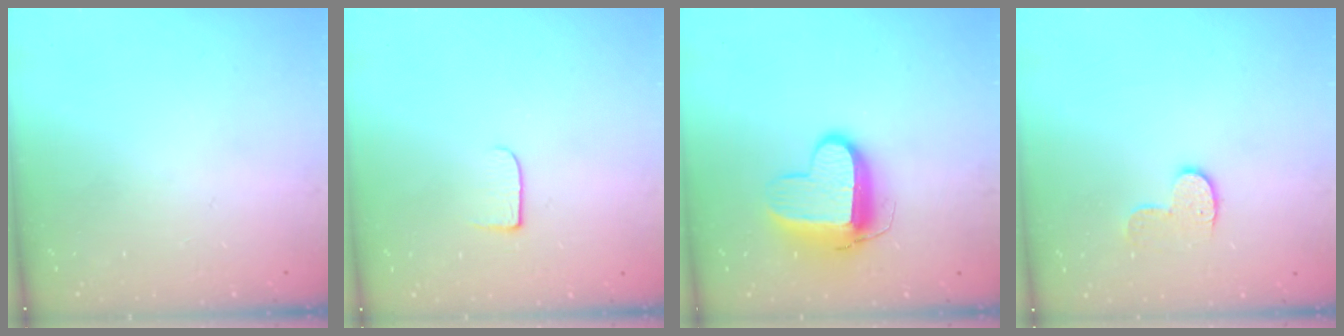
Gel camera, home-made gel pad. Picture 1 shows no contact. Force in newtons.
{"total": 6.5, "press": 6.5, "slide": 0.7}
{"total": 11.7, "press": 11.6, "slide": 1.3}
{"total": 8.1, "press": 8.1, "slide": 0.4}